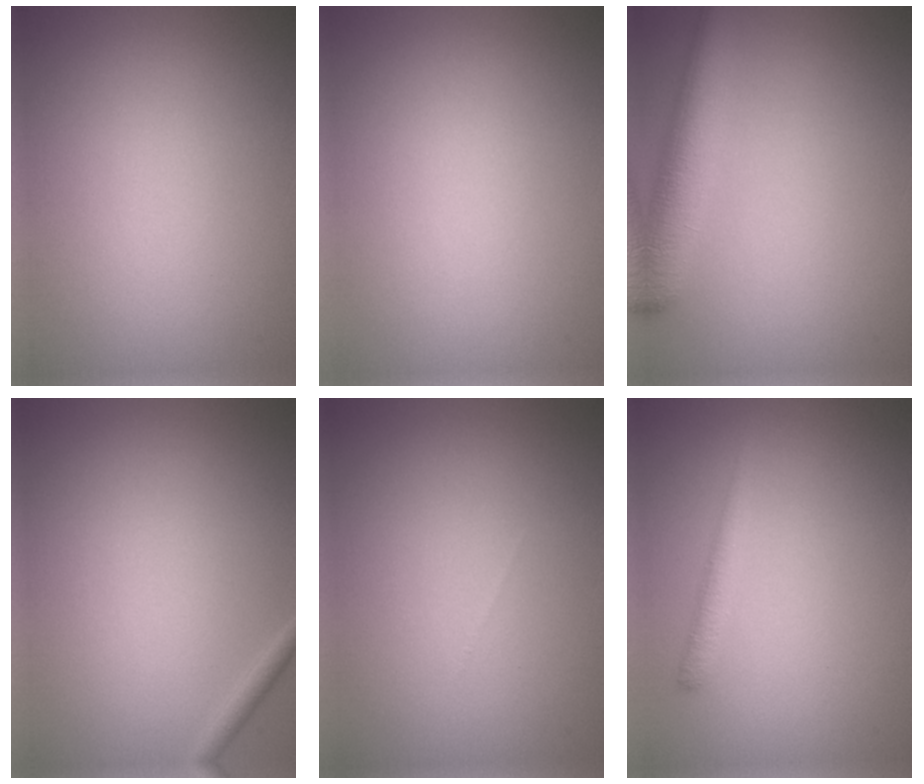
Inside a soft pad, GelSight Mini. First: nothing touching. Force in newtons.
{"total": 0.0}
{"total": 5.4, "press": 5.3, "slide": 0.4}
{"total": 0.9, "press": 0.9, "slide": 0.1}
{"total": 0.0}
{"total": 1.6, "press": 1.6, "slide": 0.1}